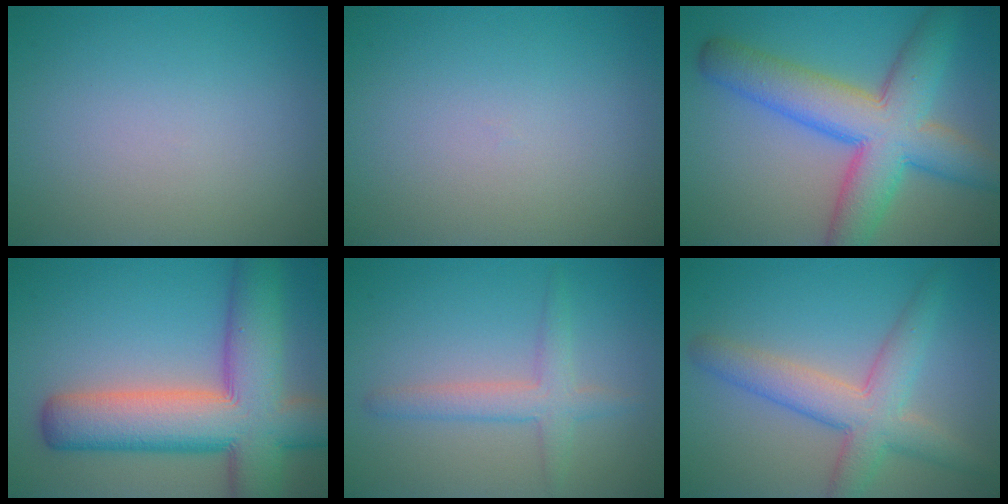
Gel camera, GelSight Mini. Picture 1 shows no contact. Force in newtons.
{"total": 0.0}
{"total": 9.6, "press": 9.5, "slide": 0.3}
{"total": 12.1, "press": 12.1, "slide": 0.6}
{"total": 2.9, "press": 2.9, "slide": 0.2}
{"total": 5.4, "press": 5.4, "slide": 0.3}